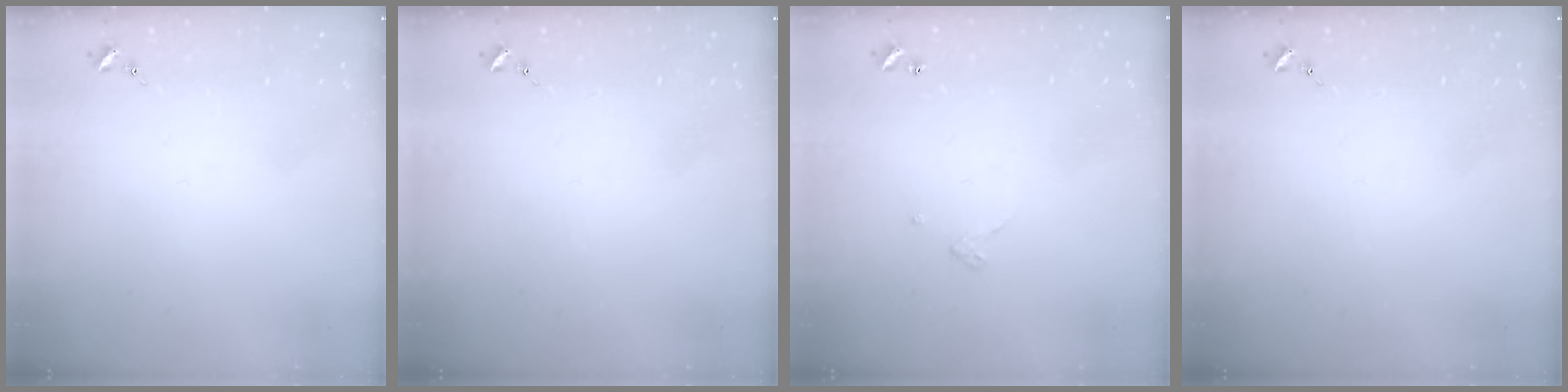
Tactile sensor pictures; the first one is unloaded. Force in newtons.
{"total": 0.0}
{"total": 3.2, "press": 3.2, "slide": 0.1}
{"total": 0.0}